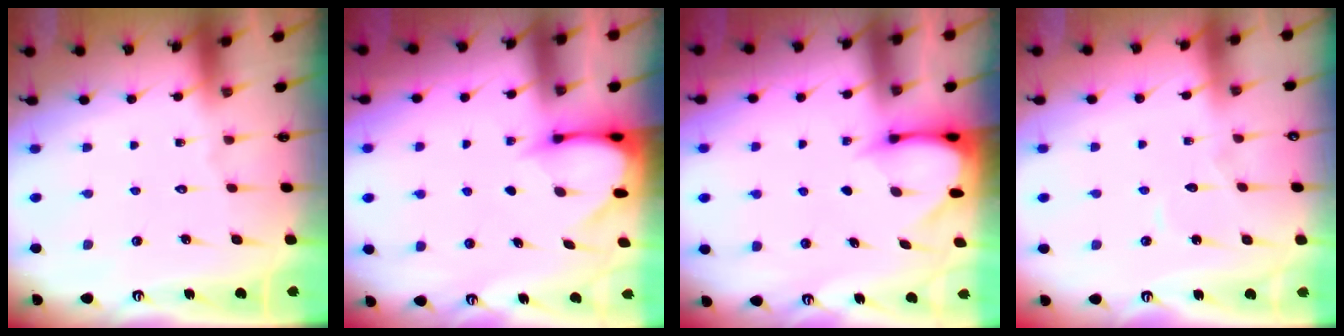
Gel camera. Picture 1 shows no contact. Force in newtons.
{"total": 3.5, "press": 3.4, "slide": 0.3}
{"total": 3.4, "press": 3.4, "slide": 0.3}
{"total": 3.9, "press": 3.9, "slide": 0.4}